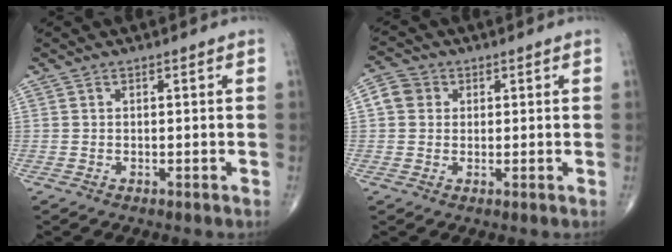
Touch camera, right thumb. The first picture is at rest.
{"total": 4.3, "force": [0.9, 3.9, 1.6], "torque": [-0.020, 0.008, 0.009]}